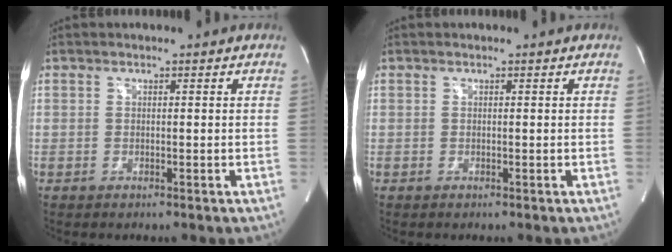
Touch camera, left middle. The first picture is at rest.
{"total": 0.0}